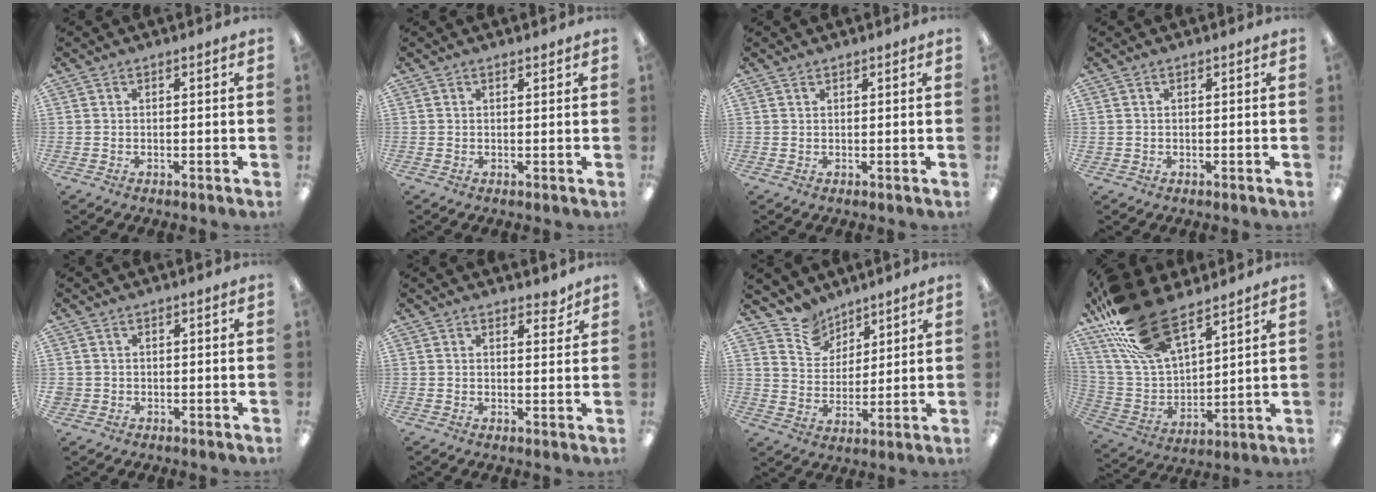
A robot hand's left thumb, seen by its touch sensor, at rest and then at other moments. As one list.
[{"total": 0.9, "force": [0.8, 0.1, 0.4], "torque": [-0.009, -0.001, 0.015]}, {"total": 0.7, "force": [0.6, 0.2, 0.3], "torque": [-0.007, 0.000, 0.011]}, {"total": 0.5, "force": [0.3, 0.4, 0.1], "torque": [-0.002, 0.003, 0.006]}, {"total": 1.2, "force": [0.2, 1.2, 0.1], "torque": [-0.003, 0.004, 0.001]}, {"total": 3.0, "force": [2.5, 1.1, 1.2], "torque": [0.006, -0.017, 0.039]}, {"total": 8.7, "force": [7.3, 4.8, 0.1], "torque": [-0.029, -0.053, 0.142]}, {"total": 21.5, "force": [15.1, 9.7, 11.9], "torque": [-0.272, -0.075, 0.277]}]